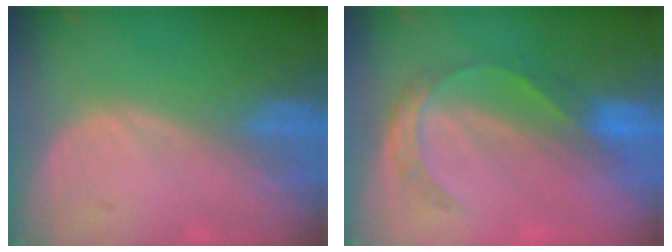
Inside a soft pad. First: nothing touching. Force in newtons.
{"total": 4.6, "press": 4.6, "slide": 0.2}